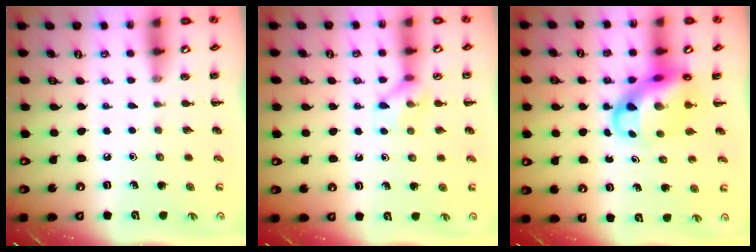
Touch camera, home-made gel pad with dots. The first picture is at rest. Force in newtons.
{"total": 7.7, "press": 7.7, "slide": 0.2}
{"total": 10.3, "press": 9.9, "slide": 2.6}